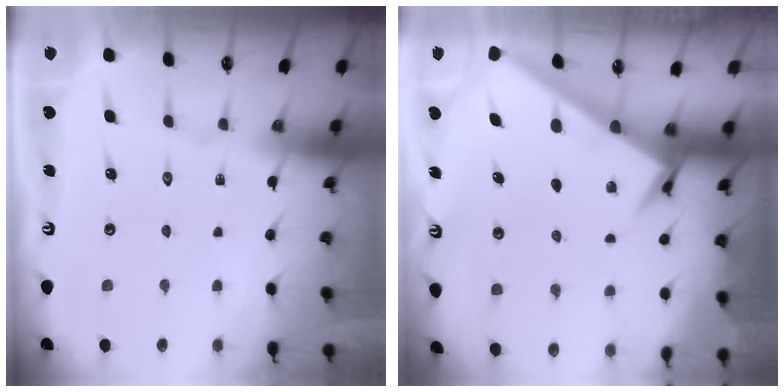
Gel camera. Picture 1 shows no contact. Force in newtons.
{"total": 3.8, "press": 3.8, "slide": 0.4}